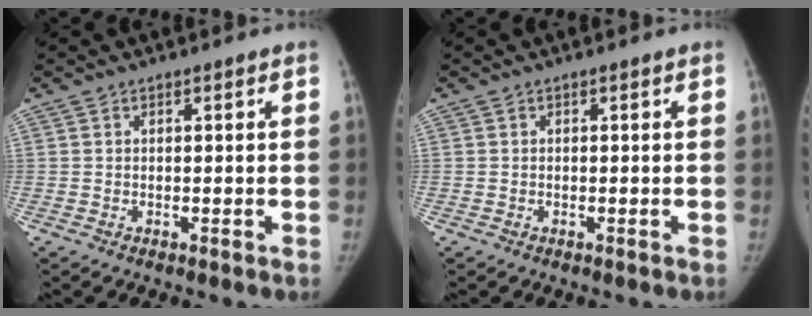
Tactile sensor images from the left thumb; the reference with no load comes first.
{"total": 0.0}